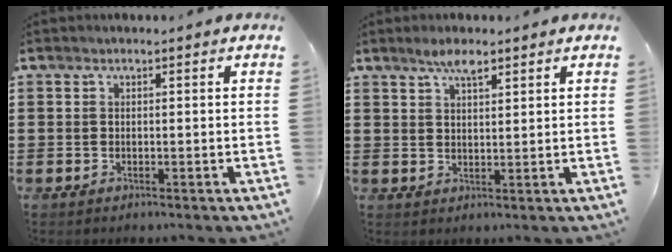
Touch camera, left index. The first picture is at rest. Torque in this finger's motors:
{"motor_torque": [0.28, 0.22, 0.07, 0.01]}